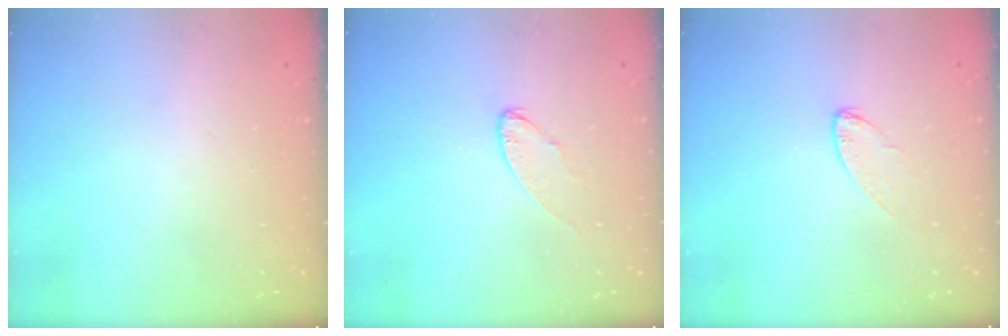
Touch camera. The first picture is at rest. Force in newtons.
{"total": 5.2, "press": 5.2, "slide": 0.4}
{"total": 5.7, "press": 5.7, "slide": 0.4}